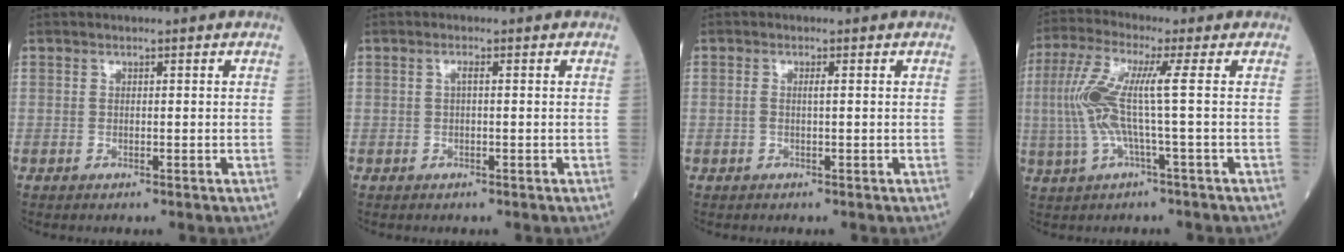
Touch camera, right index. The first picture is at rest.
{"total": 0.8, "force": [0.1, 0.1, 0.8], "torque": [-0.017, 0.001, 0.001]}
{"total": 1.0, "force": [0.1, 0.0, 1.0], "torque": [-0.025, 0.000, -0.001]}
{"total": 9.0, "force": [0.2, -0.4, 9.0], "torque": [-0.205, 0.011, -0.002]}